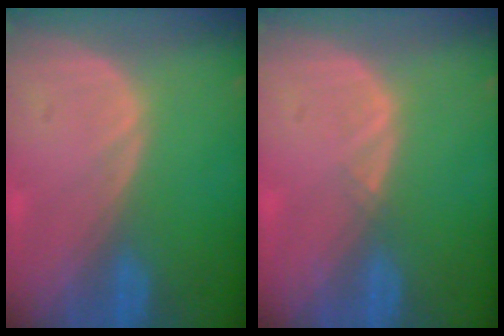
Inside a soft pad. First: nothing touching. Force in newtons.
{"total": 0.7, "press": 0.5, "slide": 0.4}